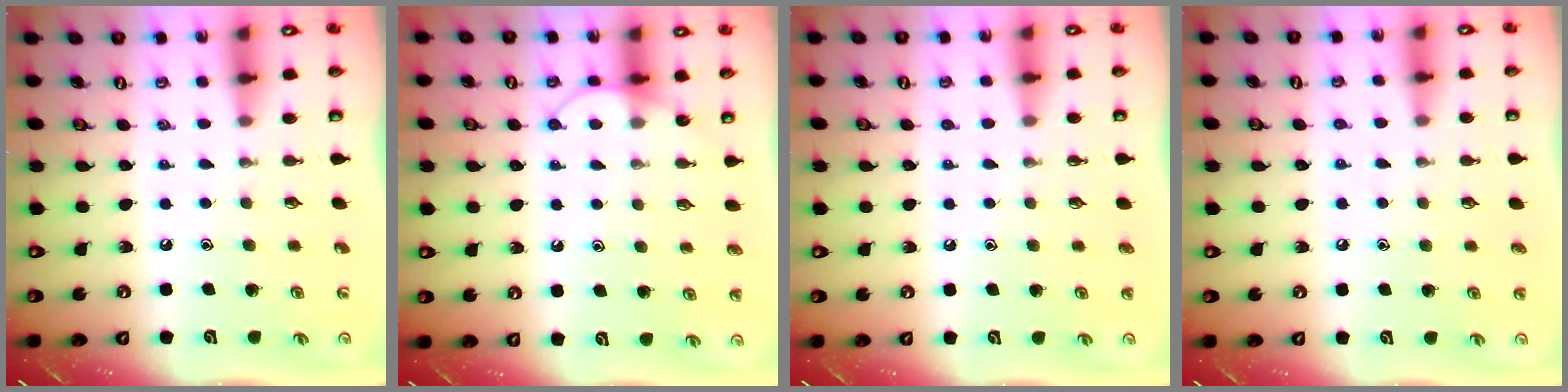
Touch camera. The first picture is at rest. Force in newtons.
{"total": 6.5, "press": 6.4, "slide": 0.6}
{"total": 0.7, "press": 0.7, "slide": 0.0}
{"total": 3.3, "press": 3.2, "slide": 0.7}